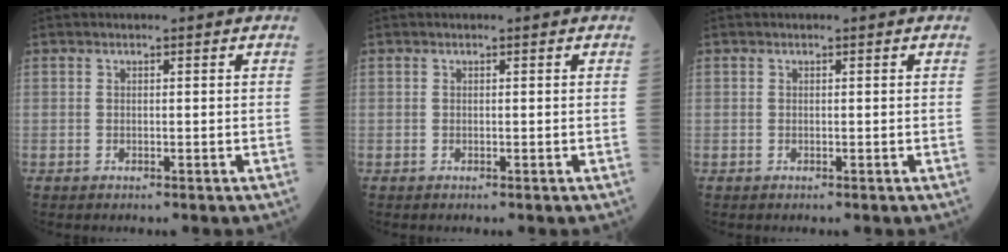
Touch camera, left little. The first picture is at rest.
{"total": 0.0}
{"total": 0.0}